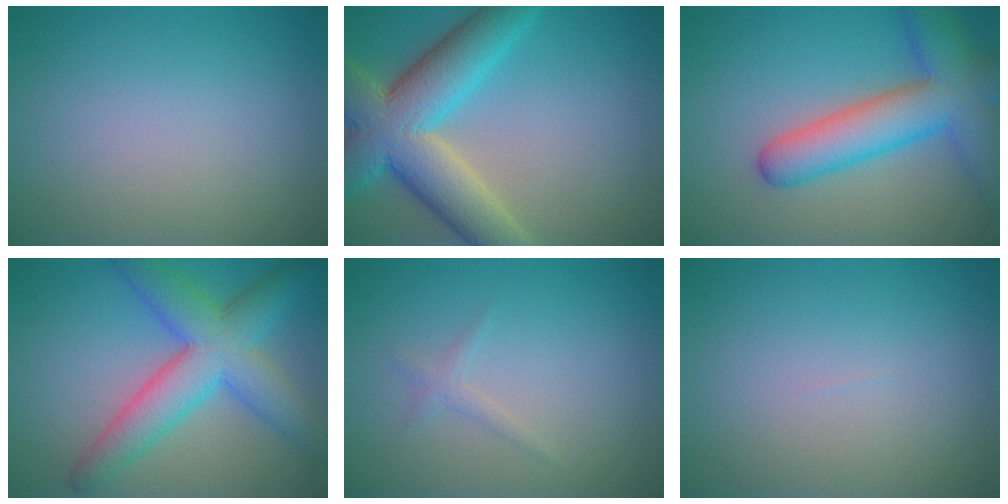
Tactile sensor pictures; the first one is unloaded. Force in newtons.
{"total": 10.3, "press": 10.3, "slide": 0.6}
{"total": 8.4, "press": 8.4, "slide": 0.4}
{"total": 7.7, "press": 7.7, "slide": 0.1}
{"total": 0.9, "press": 0.9, "slide": 0.1}
{"total": 0.0}